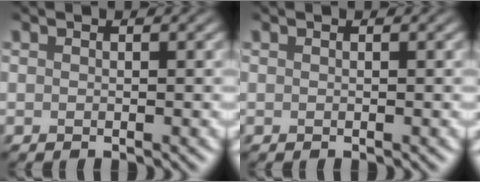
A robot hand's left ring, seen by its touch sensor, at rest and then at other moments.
{"total": 0.0}